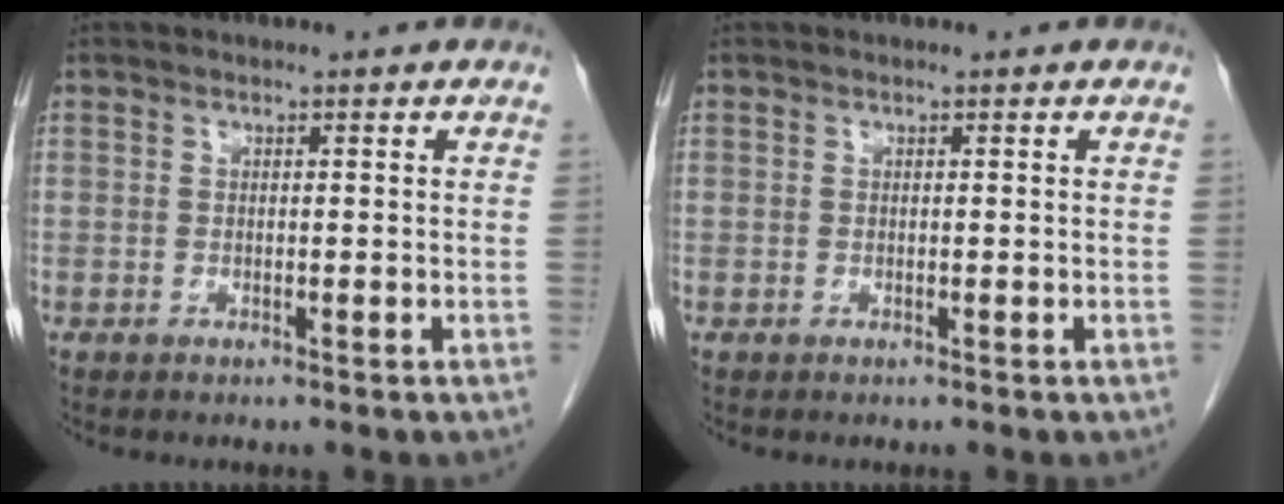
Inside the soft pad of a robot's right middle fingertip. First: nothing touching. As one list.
[{"total": 0.0}]